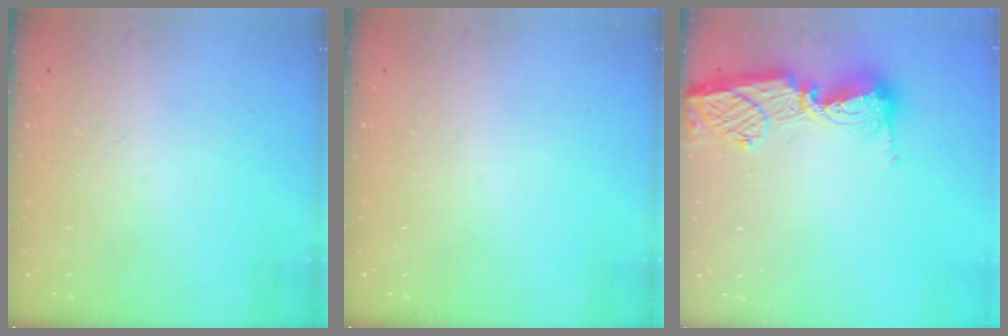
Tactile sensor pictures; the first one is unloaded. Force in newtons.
{"total": 0.0}
{"total": 12.7, "press": 12.6, "slide": 1.2}